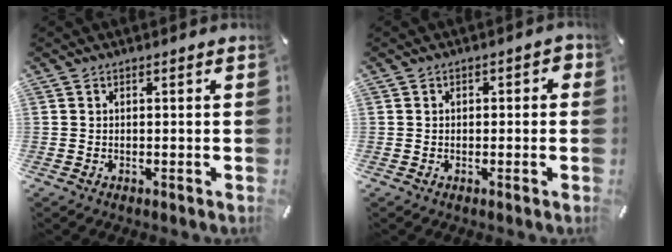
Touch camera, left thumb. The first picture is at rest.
{"total": 1.8, "force": [-0.7, 1.3, 1.0], "torque": [-0.017, 0.010, -0.016]}